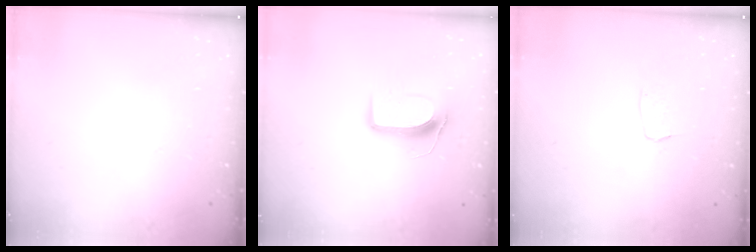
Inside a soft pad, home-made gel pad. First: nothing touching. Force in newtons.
{"total": 9.4, "press": 9.4, "slide": 0.3}
{"total": 3.0, "press": 3.0, "slide": 0.2}